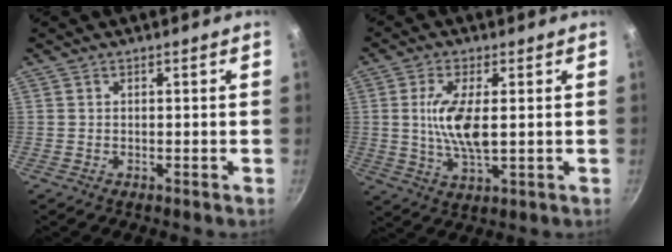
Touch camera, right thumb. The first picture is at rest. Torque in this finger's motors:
{"motor_torque": [-0.18, 0.42, 1.10, 0.23, 0.12]}